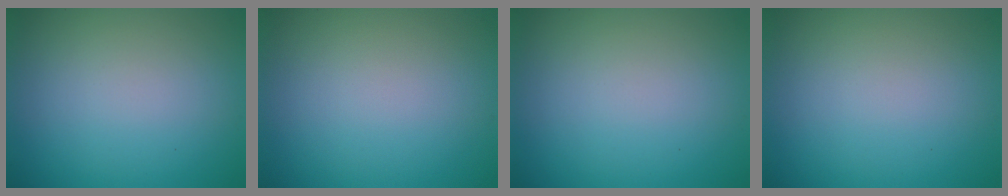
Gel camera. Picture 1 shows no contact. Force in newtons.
{"total": 0.0}
{"total": 0.0}
{"total": 0.0}